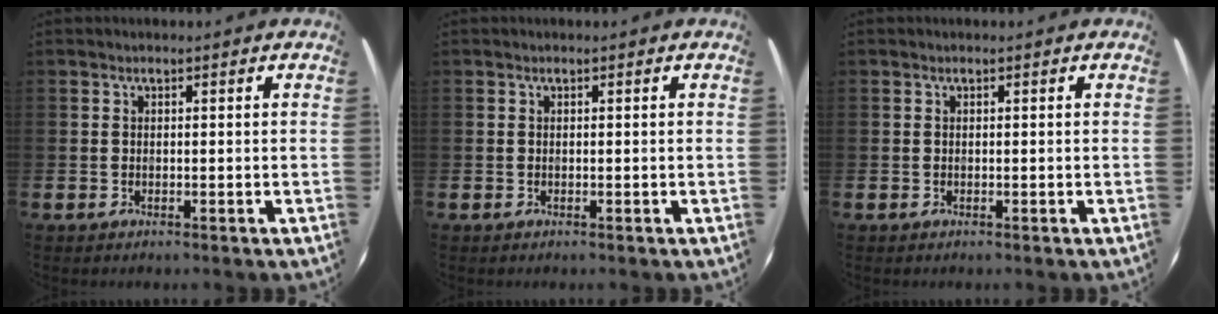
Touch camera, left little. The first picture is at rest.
{"total": 0.0}
{"total": 0.0}